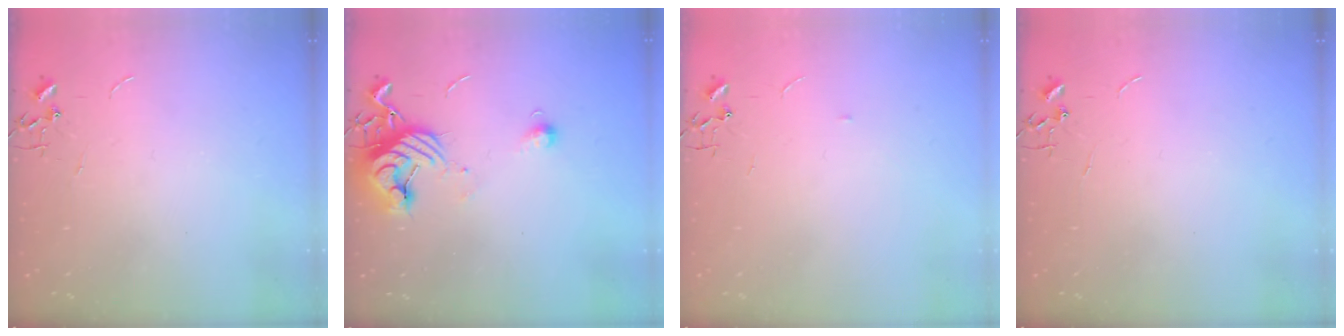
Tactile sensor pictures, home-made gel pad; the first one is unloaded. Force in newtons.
{"total": 11.4, "press": 11.3, "slide": 1.2}
{"total": 3.0, "press": 3.0, "slide": 0.4}
{"total": 0.0}